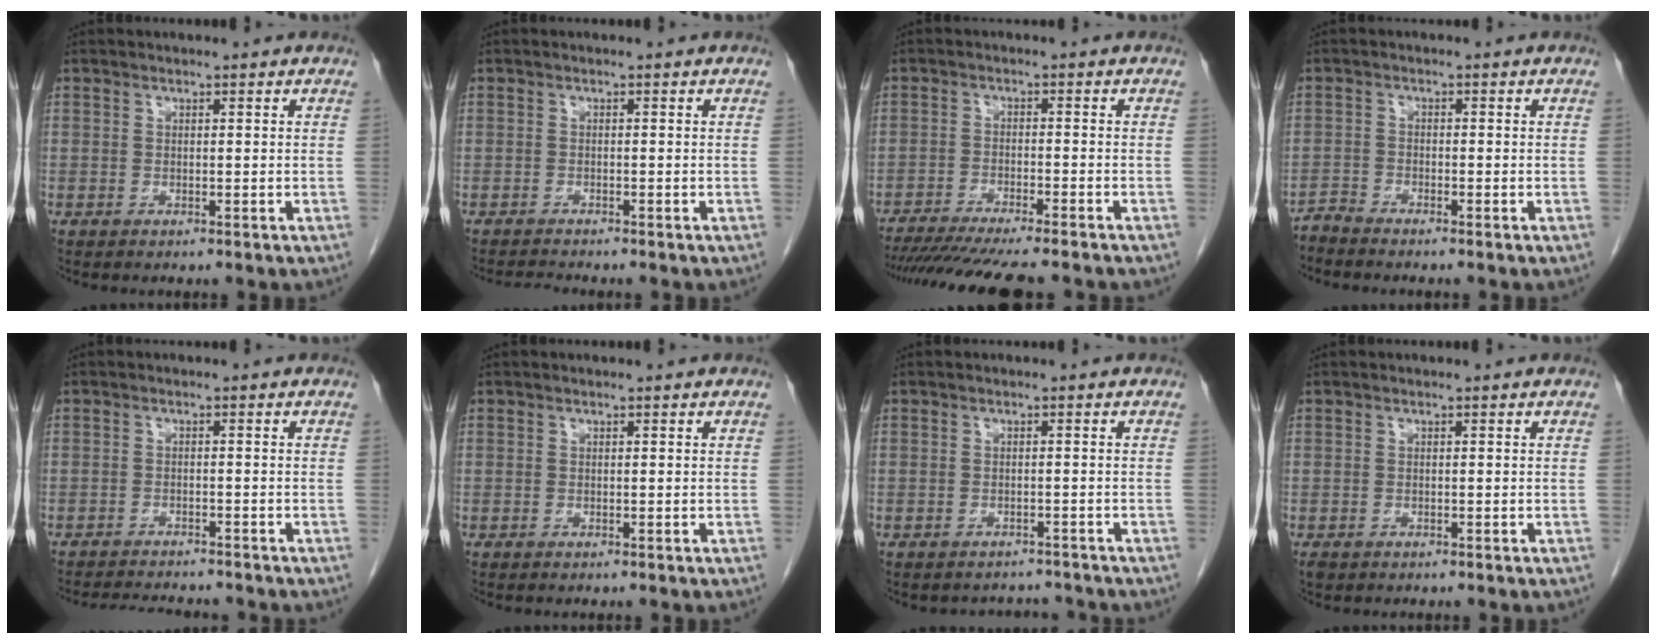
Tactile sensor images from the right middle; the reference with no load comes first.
{"total": 1.7, "force": [-1.6, -0.5, 0.1], "torque": [-0.007, -0.009, -0.030]}
{"total": 15.0, "force": [-13.2, 0.6, 7.1], "torque": [-0.106, -0.033, -0.191]}
{"total": 1.8, "force": [-1.7, -0.3, -0.1], "torque": [0.004, -0.007, -0.036]}
{"total": 7.7, "force": [-7.3, 1.1, 2.3], "torque": [-0.035, -0.009, -0.104]}
{"total": 0.0}
{"total": 3.1, "force": [-2.8, 1.0, -0.6], "torque": [0.006, 0.004, -0.039]}
{"total": 0.8, "force": [-0.5, 0.5, 0.3], "torque": [-0.010, 0.001, -0.005]}